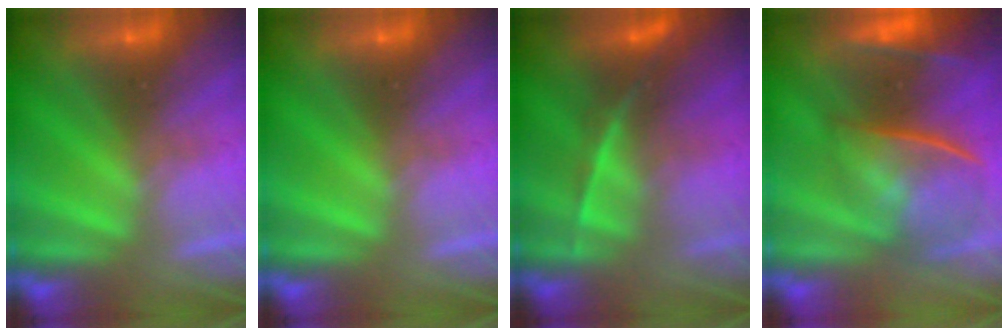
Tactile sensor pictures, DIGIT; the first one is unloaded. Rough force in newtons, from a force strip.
{"total": 0.0}
{"total": 2.4}
{"total": 6.9}